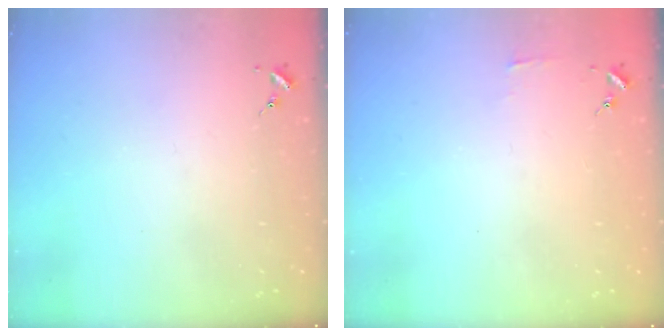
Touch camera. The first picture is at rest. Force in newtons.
{"total": 2.9, "press": 2.9, "slide": 0.3}